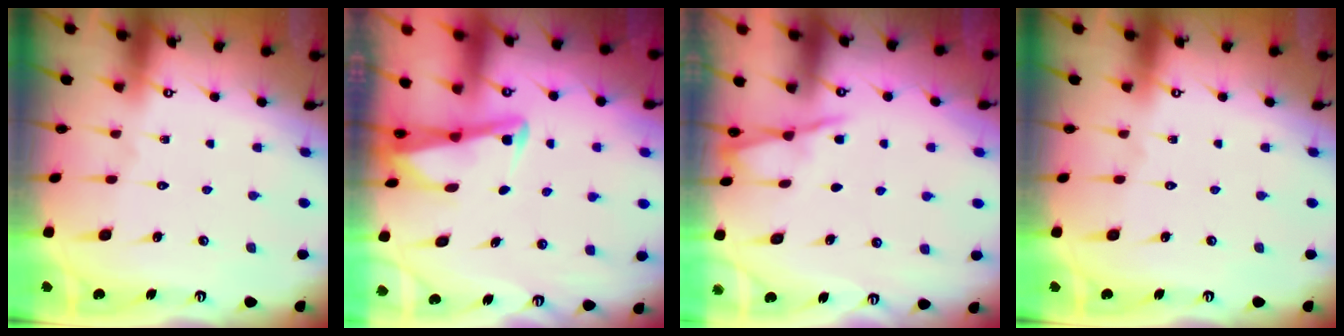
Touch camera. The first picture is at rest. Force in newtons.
{"total": 2.9, "press": 2.8, "slide": 0.4}
{"total": 2.8, "press": 2.8, "slide": 0.5}
{"total": 0.0}